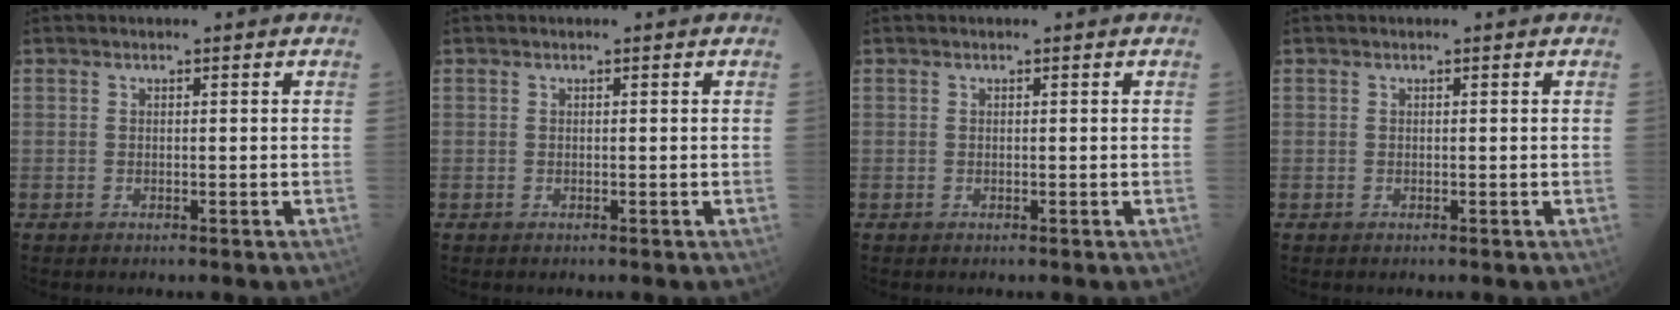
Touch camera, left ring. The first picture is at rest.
{"total": 0.0}
{"total": 0.0}
{"total": 0.0}